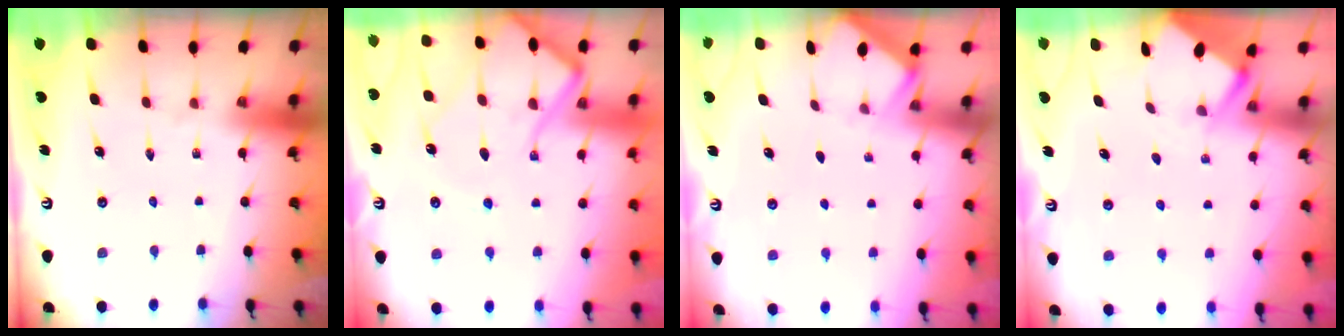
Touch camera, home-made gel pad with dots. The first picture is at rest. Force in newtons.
{"total": 12.6, "press": 12.5, "slide": 1.3}
{"total": 2.4, "press": 2.3, "slide": 0.4}
{"total": 2.6, "press": 2.6, "slide": 0.3}